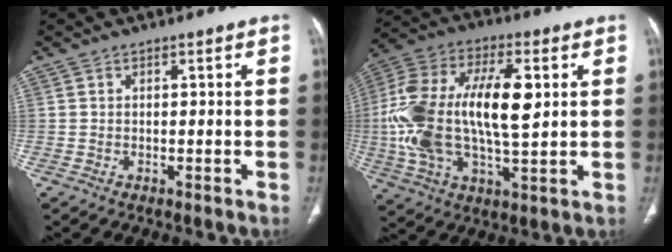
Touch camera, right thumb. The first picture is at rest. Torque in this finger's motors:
{"motor_torque": [2.37, 2.64, 2.17, 0.48, 0.30]}